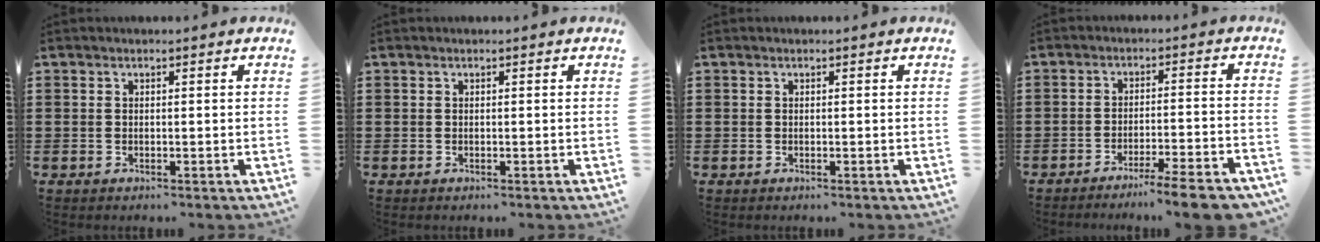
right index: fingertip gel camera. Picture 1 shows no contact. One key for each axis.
{"total": 0.0}
{"total": 0.0}
{"total": 6.4, "fx": -5.2, "fy": -0.3, "fz": 3.6, "tx": -0.053, "ty": -0.009, "tz": -0.095}